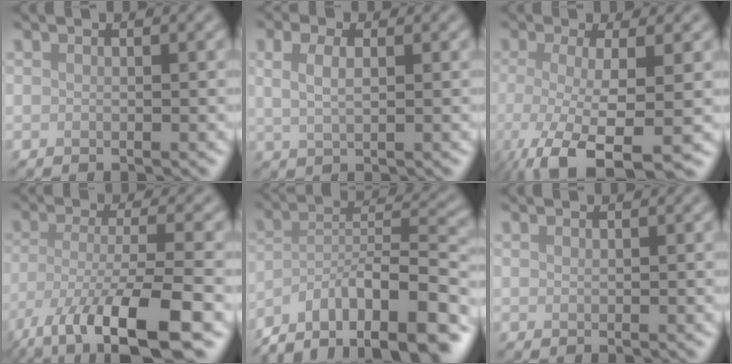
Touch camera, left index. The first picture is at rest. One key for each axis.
{"total": 2.5, "fx": 0.9, "fy": 1.2, "fz": 2.0, "tx": -0.040, "ty": 0.006, "tz": 0.012}
{"total": 8.3, "fx": -3.6, "fy": 2.2, "fz": 7.2, "tx": -0.116, "ty": -0.022, "tz": -0.066}
{"total": 10.2, "fx": -5.6, "fy": 3.0, "fz": 8.0, "tx": -0.145, "ty": -0.022, "tz": -0.099}
{"total": 12.1, "fx": -8.7, "fy": 4.2, "fz": 7.3, "tx": -0.118, "ty": 0.017, "tz": -0.147}
{"total": 0.0}